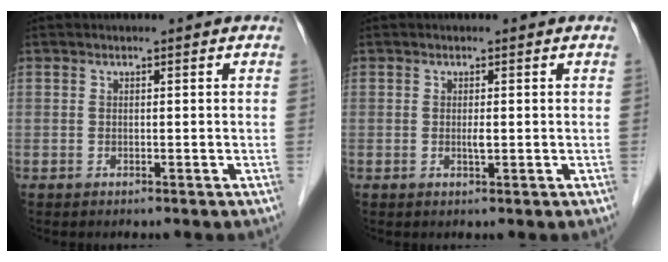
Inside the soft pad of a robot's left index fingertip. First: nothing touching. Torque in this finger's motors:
{"motor_torque": [0.17, 0.16, 0.01, 0.01]}